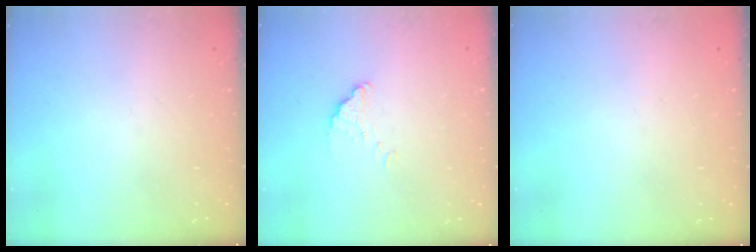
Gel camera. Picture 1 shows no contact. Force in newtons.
{"total": 1.5, "press": 1.5, "slide": 0.1}
{"total": 2.3, "press": 2.3, "slide": 0.1}